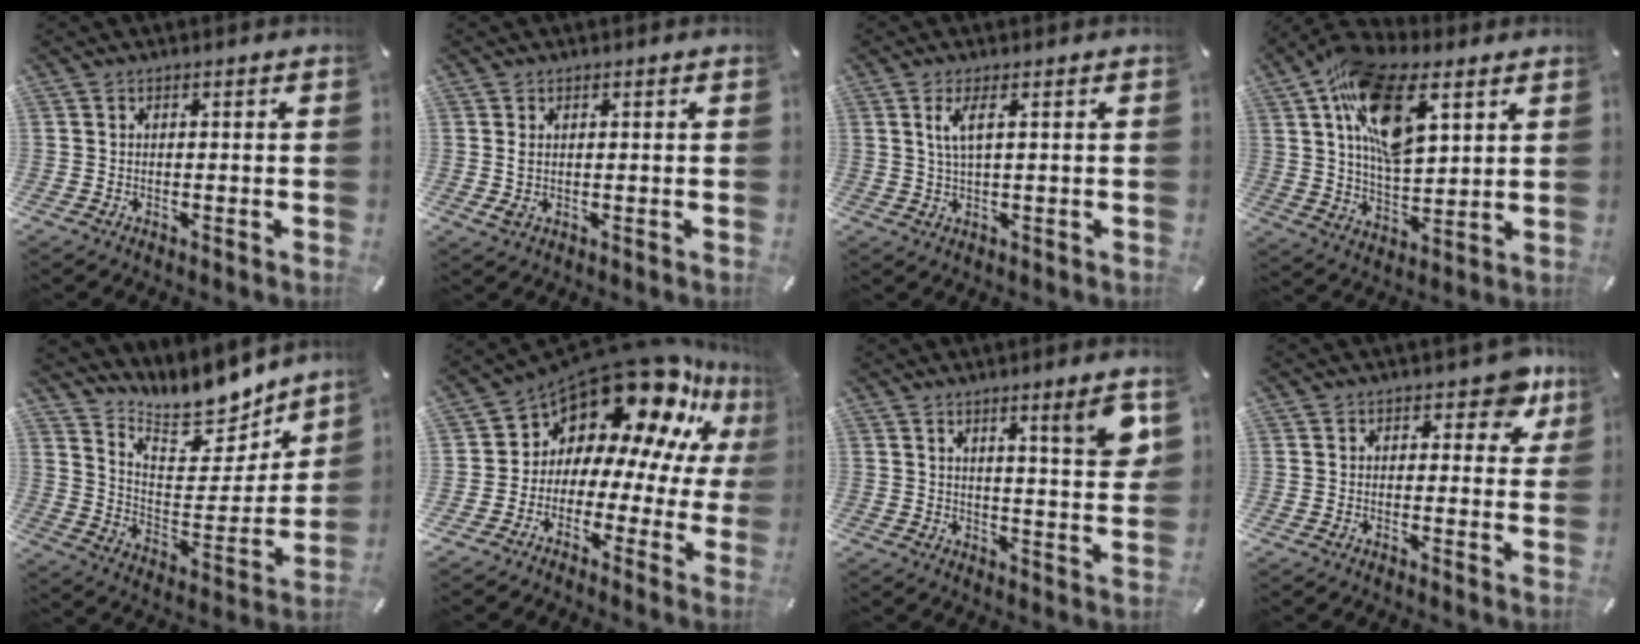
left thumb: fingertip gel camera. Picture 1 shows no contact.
{"total": 1.9, "force": [0.5, 1.2, 1.5], "torque": [-0.036, -0.001, 0.007]}
{"total": 4.5, "force": [1.5, 1.0, 4.2], "torque": [-0.086, 0.000, 0.025]}
{"total": 18.3, "force": [8.6, 9.6, 13.0], "torque": [-0.234, -0.019, 0.149]}
{"total": 13.7, "force": [12.7, 4.2, 2.8], "torque": [-0.053, -0.124, 0.224]}
{"total": 16.7, "force": [12.3, 8.6, 7.3], "torque": [-0.117, -0.120, 0.216]}
{"total": 8.3, "force": [5.0, 0.4, 6.6], "torque": [-0.096, -0.030, 0.075]}
{"total": 7.2, "force": [4.1, 4.1, 4.3], "torque": [-0.038, -0.019, 0.065]}